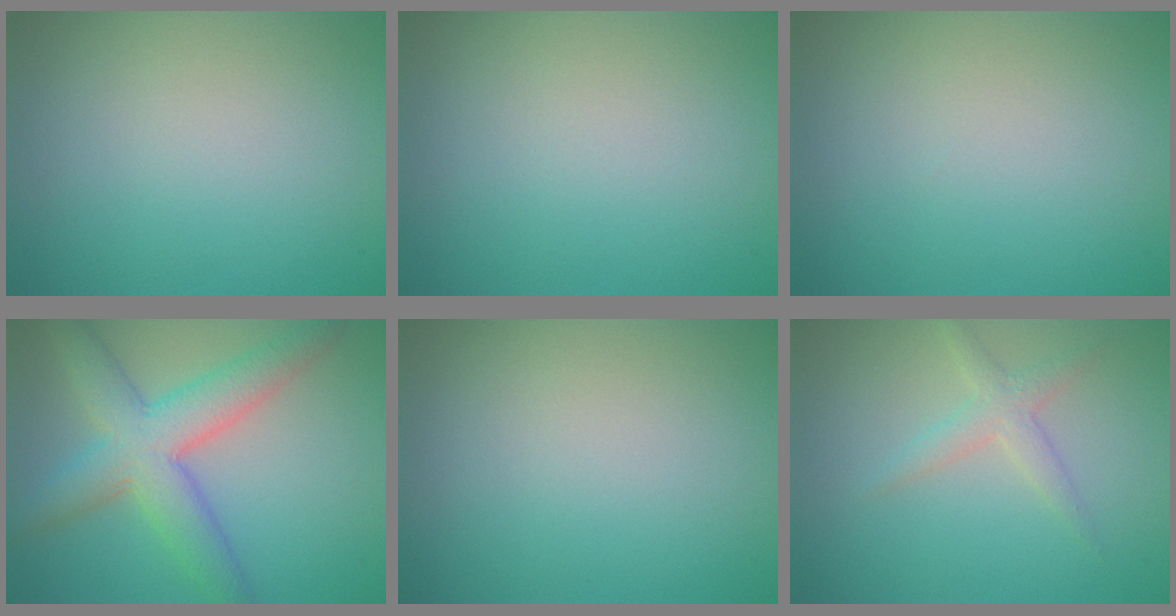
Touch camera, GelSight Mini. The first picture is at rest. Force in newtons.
{"total": 0.0}
{"total": 0.0}
{"total": 6.6, "press": 6.6, "slide": 0.3}
{"total": 0.0}
{"total": 1.9, "press": 1.9, "slide": 0.0}